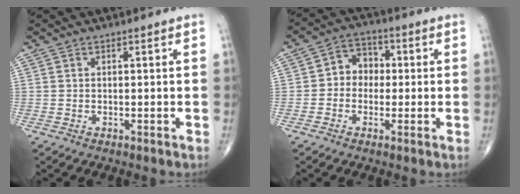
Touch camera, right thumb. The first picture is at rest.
{"total": 6.3, "force": [-0.2, 5.4, 3.3], "torque": [-0.021, 0.023, -0.017]}